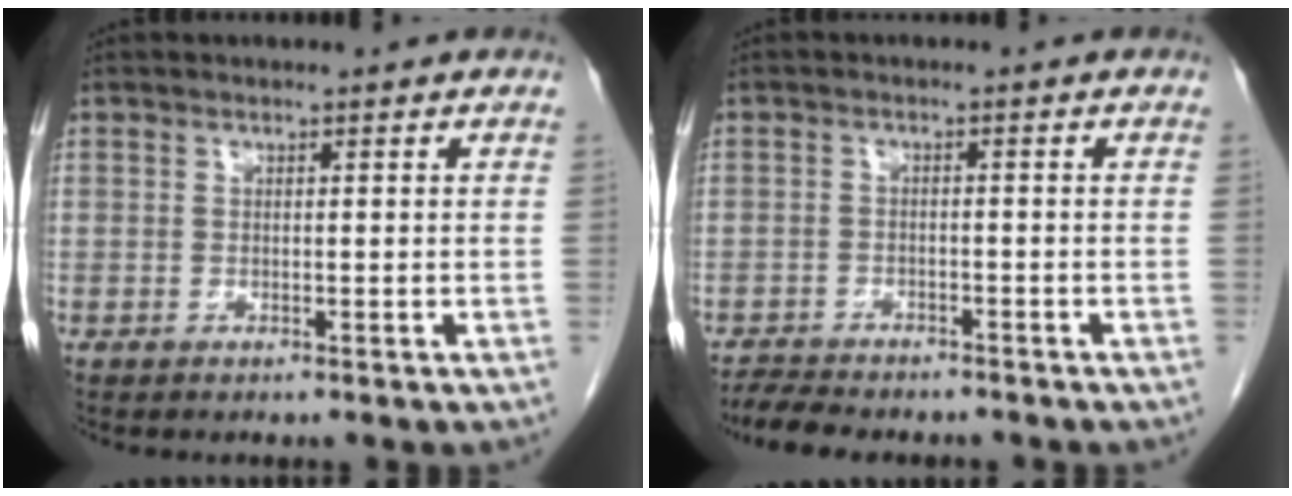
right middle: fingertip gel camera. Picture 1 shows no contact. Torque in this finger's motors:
{"motor_torque": [0.02, -0.02, 0.02, 0.02]}